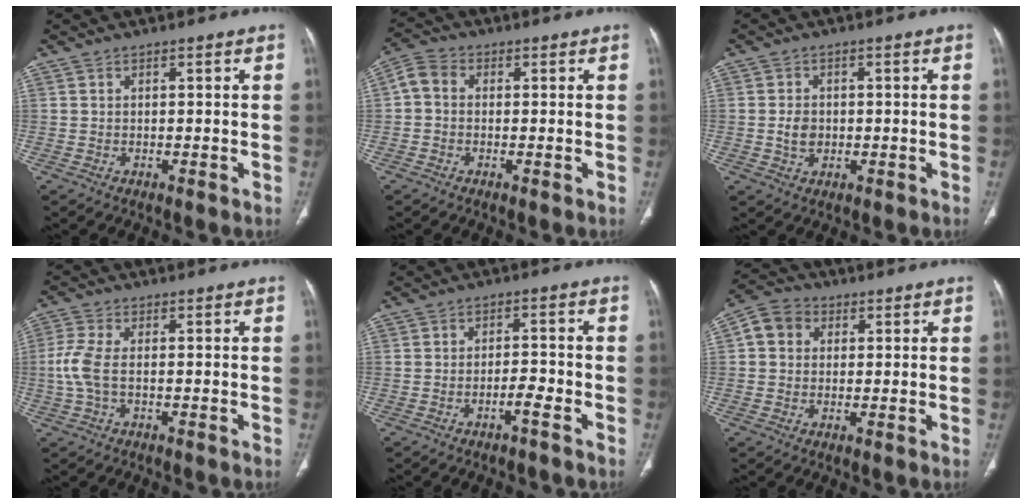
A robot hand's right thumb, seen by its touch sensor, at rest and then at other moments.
{"total": 4.0, "force": [0.0, 3.1, 2.6], "torque": [-0.046, 0.013, -0.013]}
{"total": 3.4, "force": [-0.2, 2.8, 2.0], "torque": [-0.027, 0.003, -0.001]}
{"total": 5.2, "force": [-0.6, 2.3, 4.6], "torque": [-0.132, 0.003, -0.016]}
{"total": 3.1, "force": [-2.0, 0.5, 2.3], "torque": [-0.041, 0.022, -0.034]}
{"total": 6.0, "force": [1.2, 5.1, 2.8], "torque": [-0.037, 0.013, 0.014]}